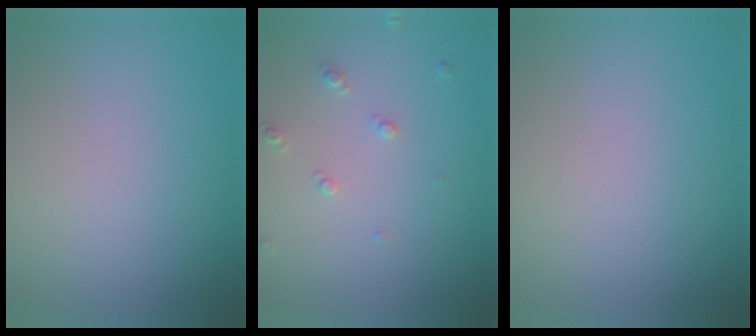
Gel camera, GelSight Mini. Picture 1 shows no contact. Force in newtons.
{"total": 1.3, "press": 1.2, "slide": 0.3}
{"total": 0.0}